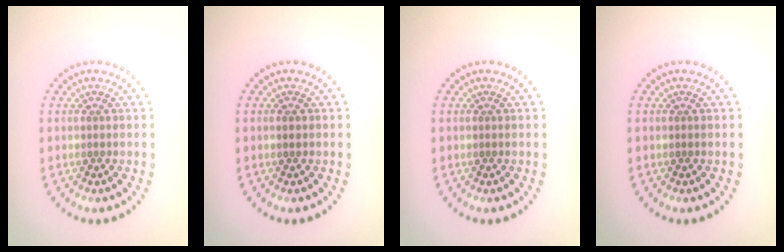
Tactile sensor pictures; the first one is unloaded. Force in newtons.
{"total": 0.8, "press": 0.8, "slide": 0.1}
{"total": 0.0}
{"total": 0.0}